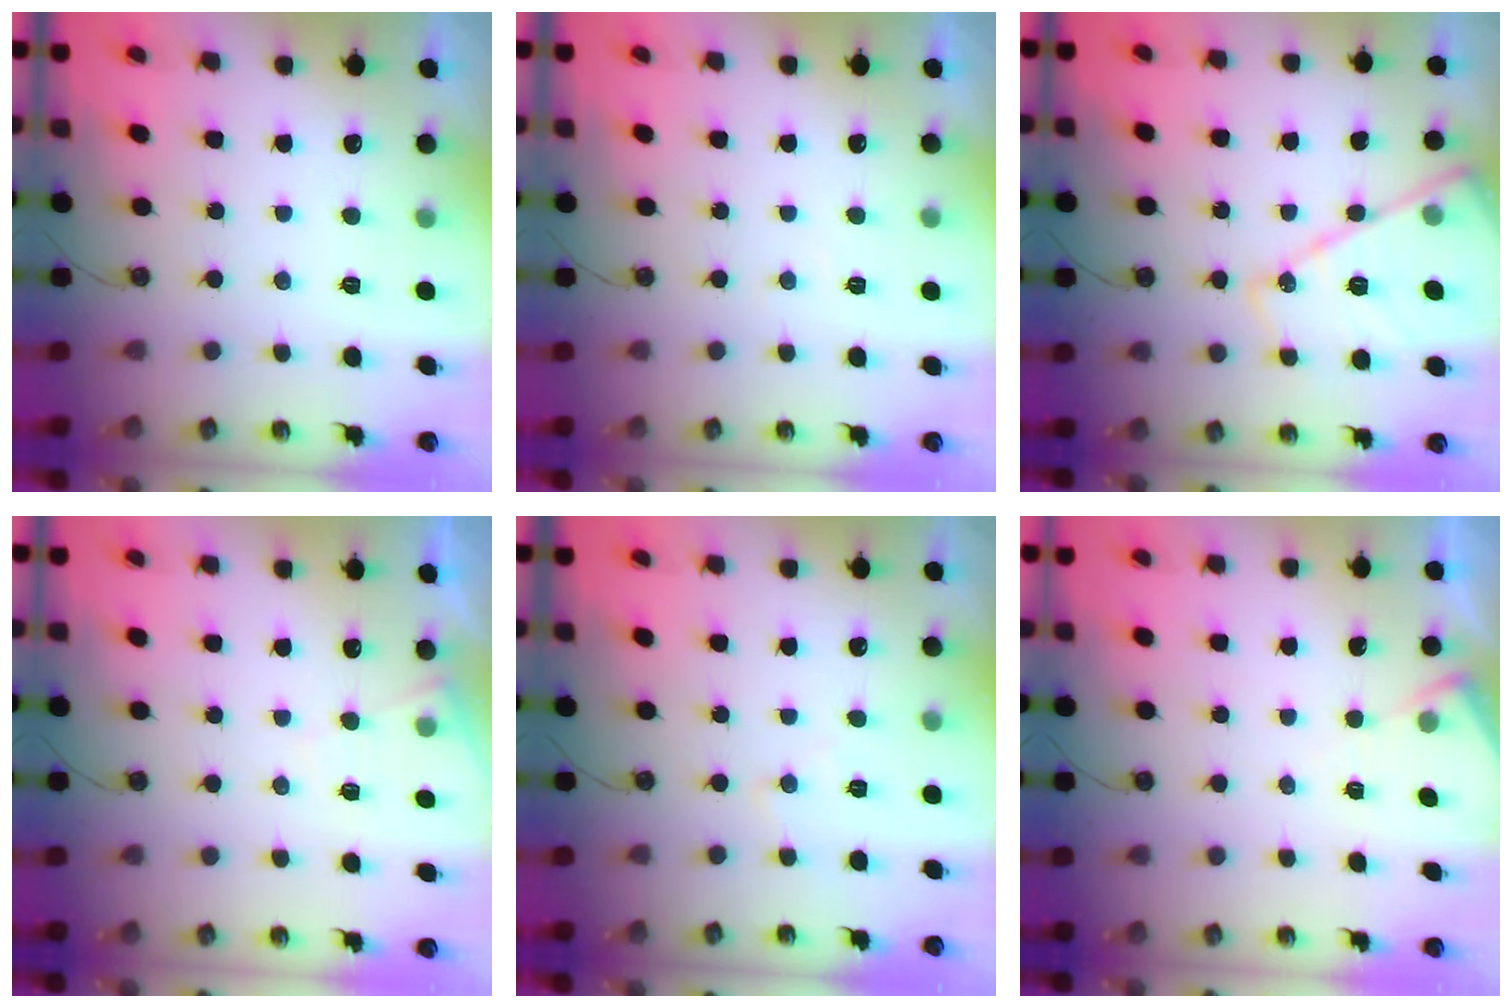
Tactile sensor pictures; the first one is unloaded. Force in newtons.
{"total": 2.9, "press": 2.9, "slide": 0.5}
{"total": 15.7, "press": 15.6, "slide": 1.7}
{"total": 8.1, "press": 8.1, "slide": 0.8}
{"total": 5.2, "press": 5.1, "slide": 0.8}
{"total": 5.3, "press": 5.2, "slide": 0.5}